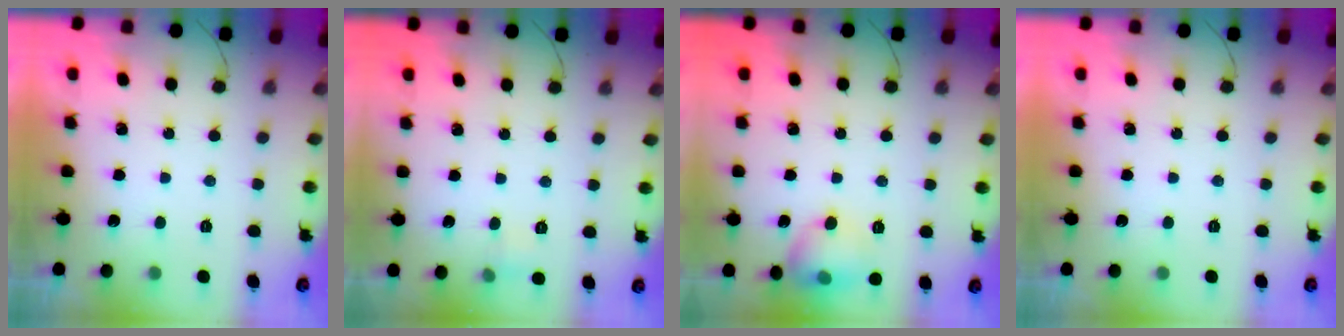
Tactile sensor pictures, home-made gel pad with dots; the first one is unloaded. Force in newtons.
{"total": 3.8, "press": 3.6, "slide": 1.2}
{"total": 10.2, "press": 10.0, "slide": 1.9}
{"total": 0.0}